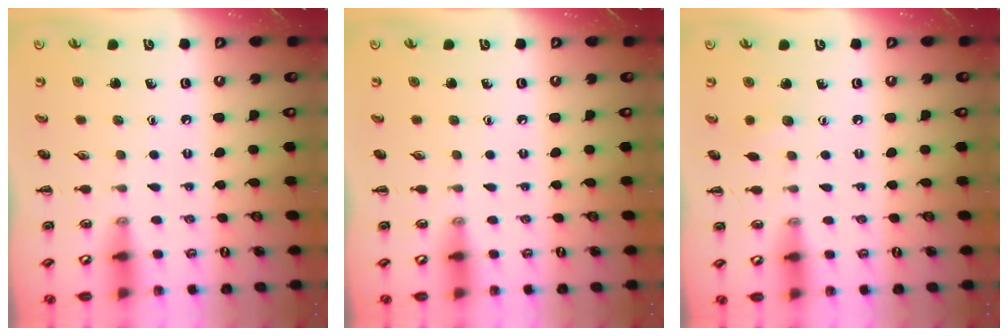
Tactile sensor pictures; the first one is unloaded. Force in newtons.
{"total": 0.0}
{"total": 3.9, "press": 3.8, "slide": 1.0}